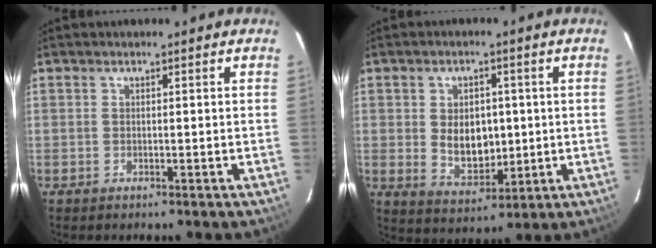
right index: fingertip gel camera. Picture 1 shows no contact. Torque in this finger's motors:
{"motor_torque": [0.36, -0.24, 0.23, 0.08]}